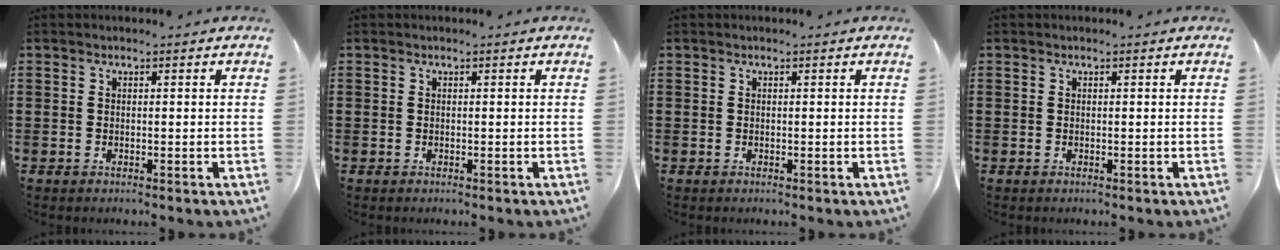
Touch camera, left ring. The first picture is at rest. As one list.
[{"total": 0.0}, {"total": 0.0}, {"total": 0.0}]